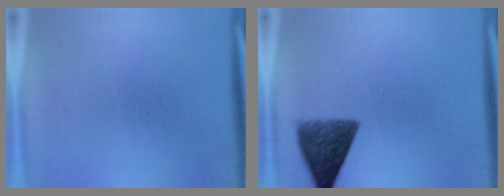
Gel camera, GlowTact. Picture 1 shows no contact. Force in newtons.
{"total": 8.7}